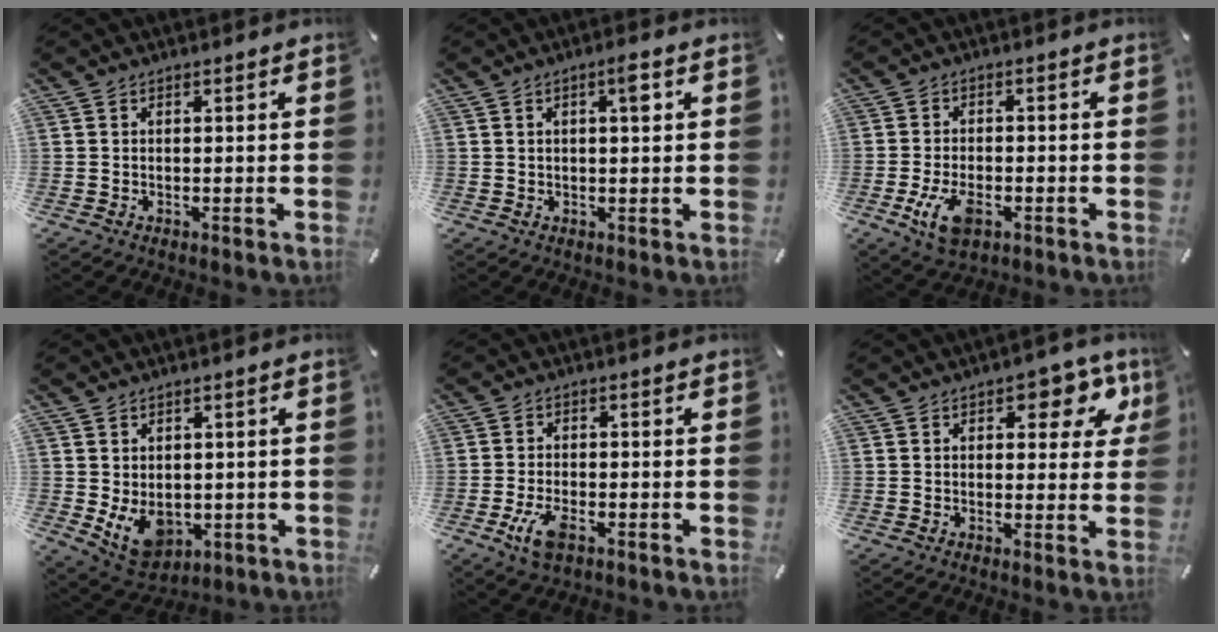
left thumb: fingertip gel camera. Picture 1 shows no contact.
{"total": 3.6, "force": [1.0, 1.0, 3.3], "torque": [-0.049, 0.001, 0.011]}
{"total": 7.2, "force": [-2.8, 4.0, 5.3], "torque": [-0.122, 0.001, -0.053]}
{"total": 8.3, "force": [-1.3, 6.5, 4.9], "torque": [-0.075, -0.004, -0.021]}
{"total": 5.9, "force": [-2.8, 2.6, 4.6], "torque": [-0.110, -0.003, -0.055]}
{"total": 7.6, "force": [3.6, 4.5, 5.0], "torque": [-0.052, -0.013, 0.053]}